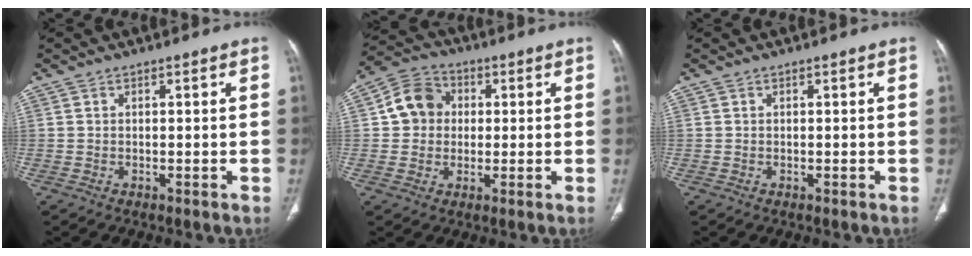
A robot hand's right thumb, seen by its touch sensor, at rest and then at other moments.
{"total": 8.6, "force": [1.0, 7.7, 3.8], "torque": [-0.046, 0.014, 0.006]}
{"total": 0.0}